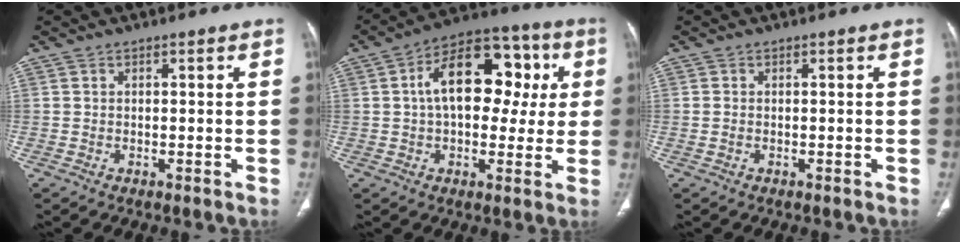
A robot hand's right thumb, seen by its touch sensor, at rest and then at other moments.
{"total": 17.3, "force": [3.0, 10.7, 13.3], "torque": [-0.163, 0.036, 0.037]}
{"total": 0.6, "force": [-0.1, 0.3, 0.4], "torque": [-0.016, 0.001, -0.001]}